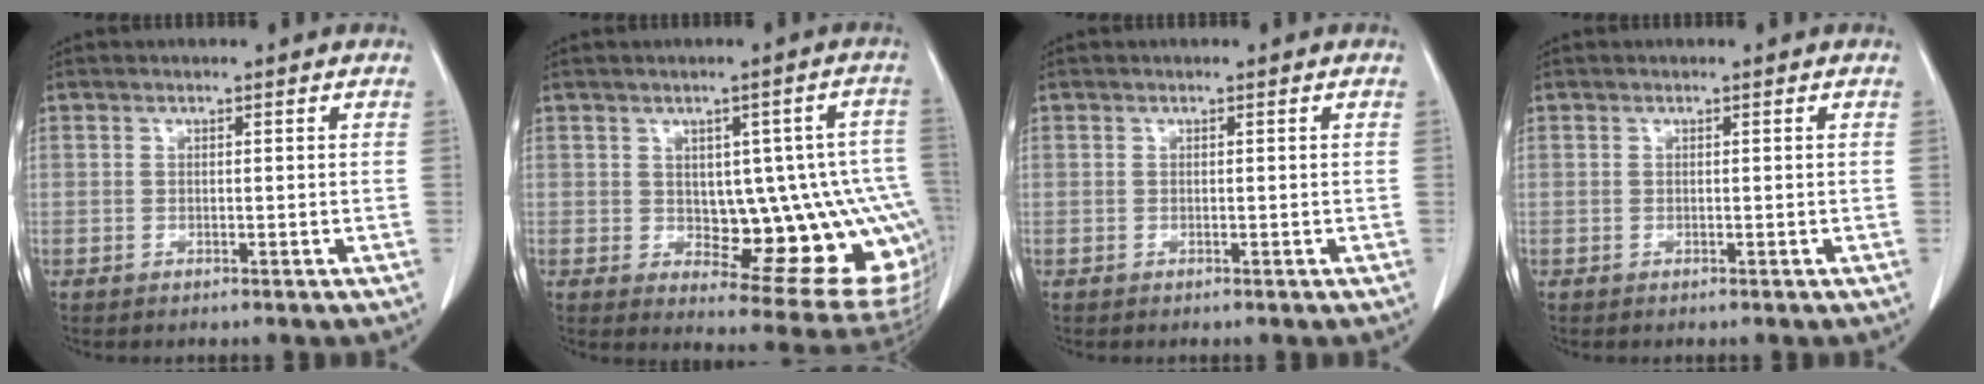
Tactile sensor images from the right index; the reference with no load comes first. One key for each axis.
{"total": 16.0, "fx": -1.2, "fy": 5.9, "fz": 14.9, "tx": -0.129, "ty": 0.017, "tz": 0.006}
{"total": 0.0}
{"total": 0.0}